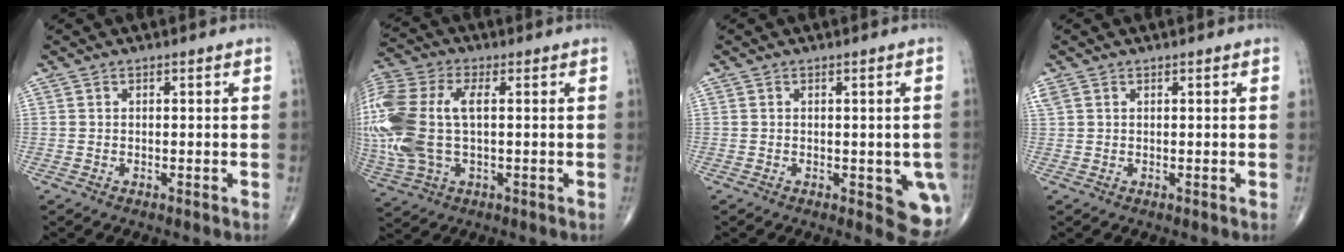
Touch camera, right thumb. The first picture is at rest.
{"total": 20.0, "force": [1.3, 10.9, 16.8], "torque": [-0.432, 0.010, 0.025]}
{"total": 6.9, "force": [-1.5, 2.8, 6.2], "torque": [-0.043, -0.009, -0.014]}
{"total": 1.4, "force": [0.8, 0.9, 0.7], "torque": [-0.023, 0.015, 0.021]}